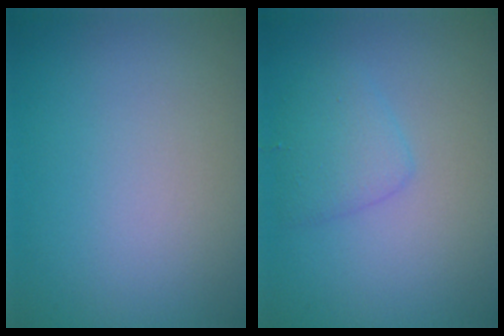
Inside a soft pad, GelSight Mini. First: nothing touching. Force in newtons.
{"total": 2.2, "press": 2.2, "slide": 0.1}